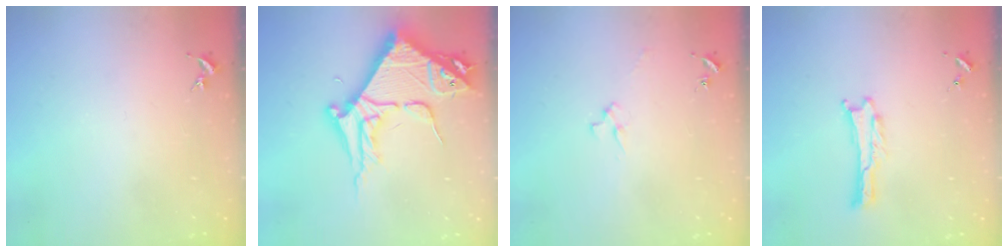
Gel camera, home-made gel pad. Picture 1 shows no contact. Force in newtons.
{"total": 10.1, "press": 10.0, "slide": 1.1}
{"total": 2.4, "press": 2.4, "slide": 0.3}
{"total": 0.0}